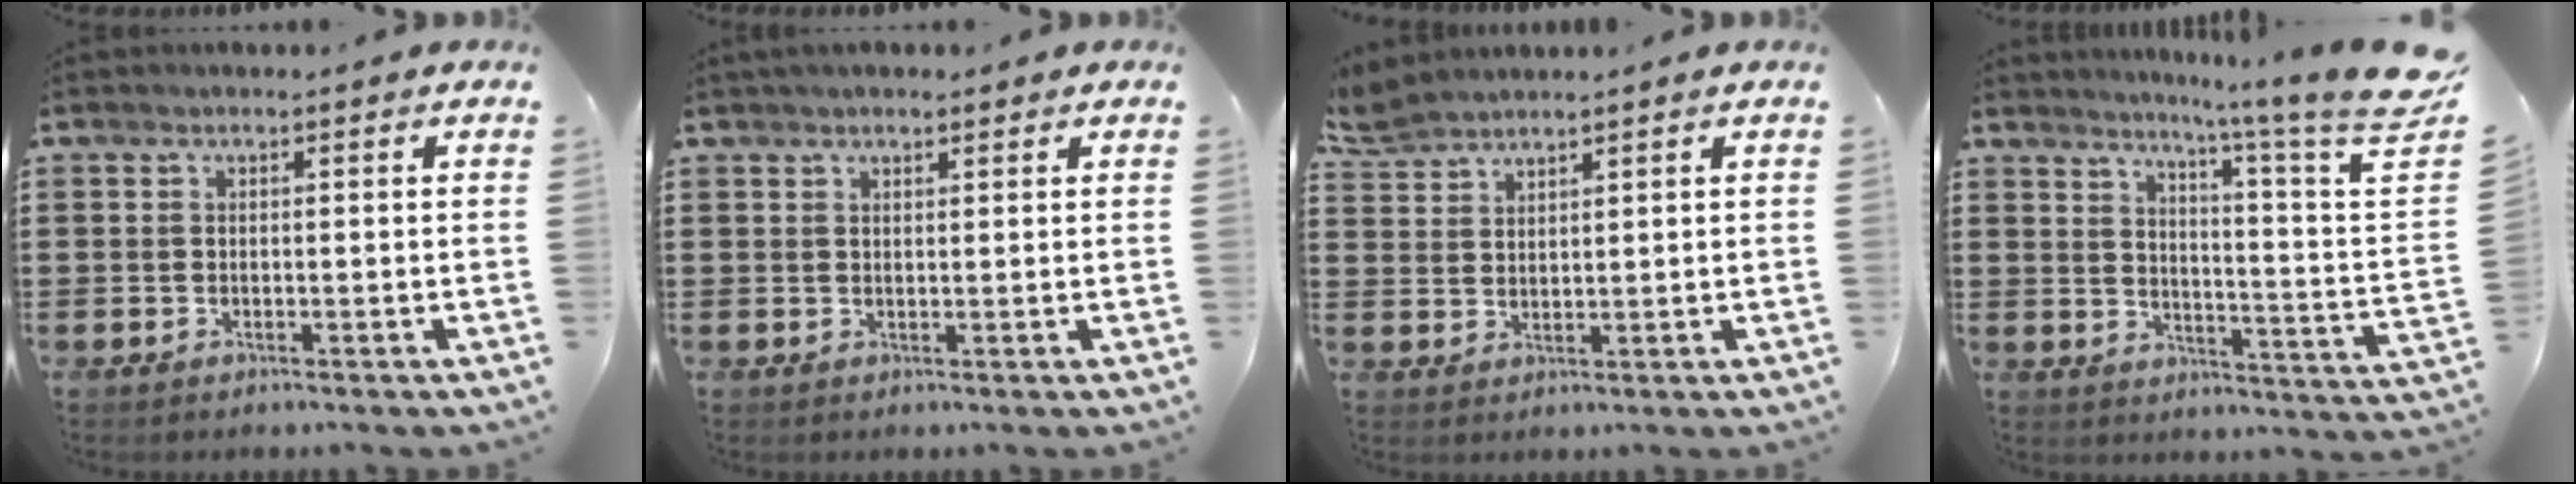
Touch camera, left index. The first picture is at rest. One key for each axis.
{"total": 1.5, "fx": 1.3, "fy": 0.4, "fz": 0.6, "tx": -0.013, "ty": 0.004, "tz": 0.025}
{"total": 3.4, "fx": 3.3, "fy": 0.7, "fz": 0.8, "tx": -0.027, "ty": -0.003, "tz": 0.062}
{"total": 8.2, "fx": 6.5, "fy": -1.8, "fz": 4.6, "tx": -0.089, "ty": -0.061, "tz": 0.098}